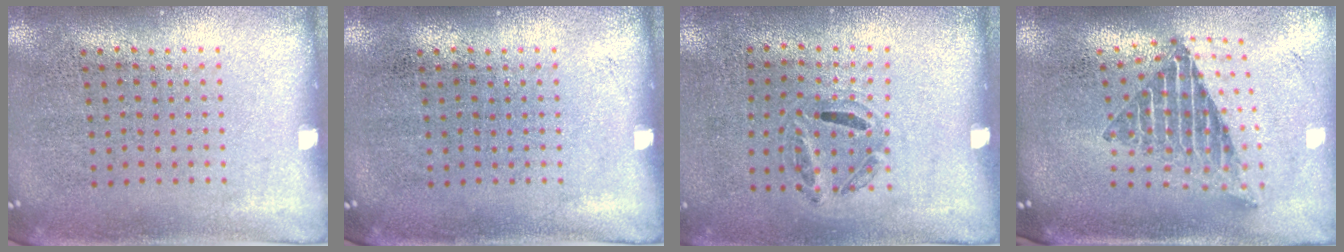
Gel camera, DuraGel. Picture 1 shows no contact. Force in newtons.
{"total": 0.0}
{"total": 1.1, "press": 0.6, "slide": 0.9}
{"total": 2.2, "press": 1.6, "slide": 1.6}